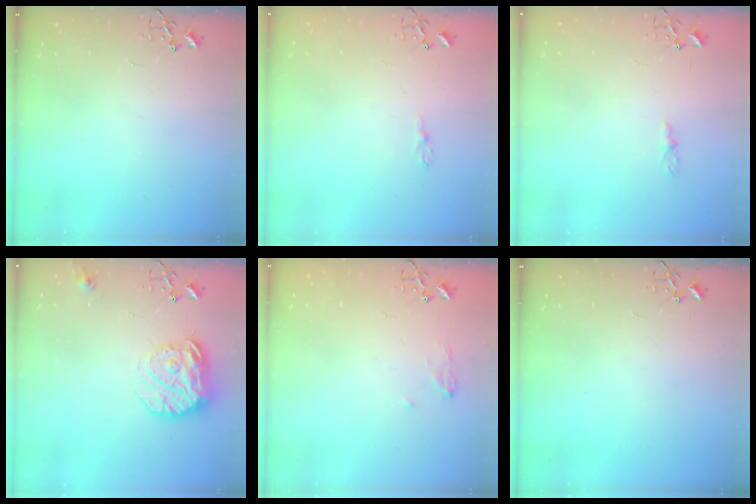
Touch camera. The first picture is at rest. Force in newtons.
{"total": 3.6, "press": 3.6, "slide": 0.4}
{"total": 4.4, "press": 4.3, "slide": 0.5}
{"total": 17.2, "press": 17.1, "slide": 1.7}
{"total": 7.0, "press": 7.0, "slide": 0.8}
{"total": 0.0}